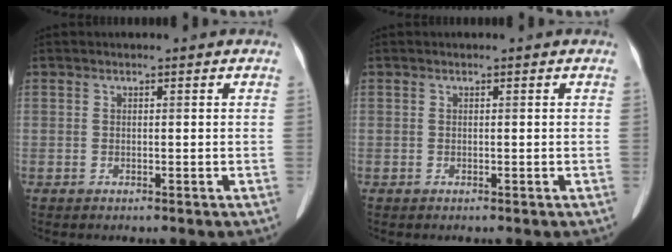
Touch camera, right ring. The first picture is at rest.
{"total": 0.0}